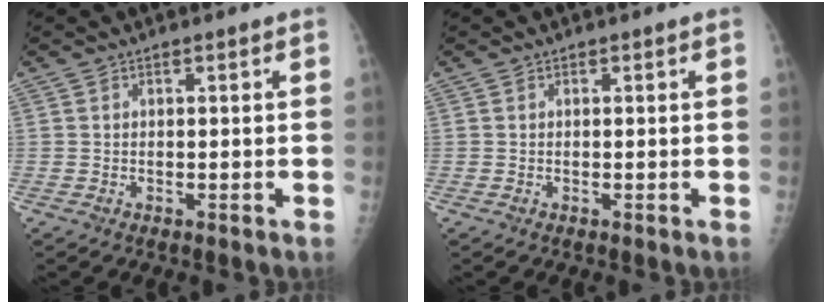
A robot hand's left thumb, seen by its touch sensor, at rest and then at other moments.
{"total": 0.0}